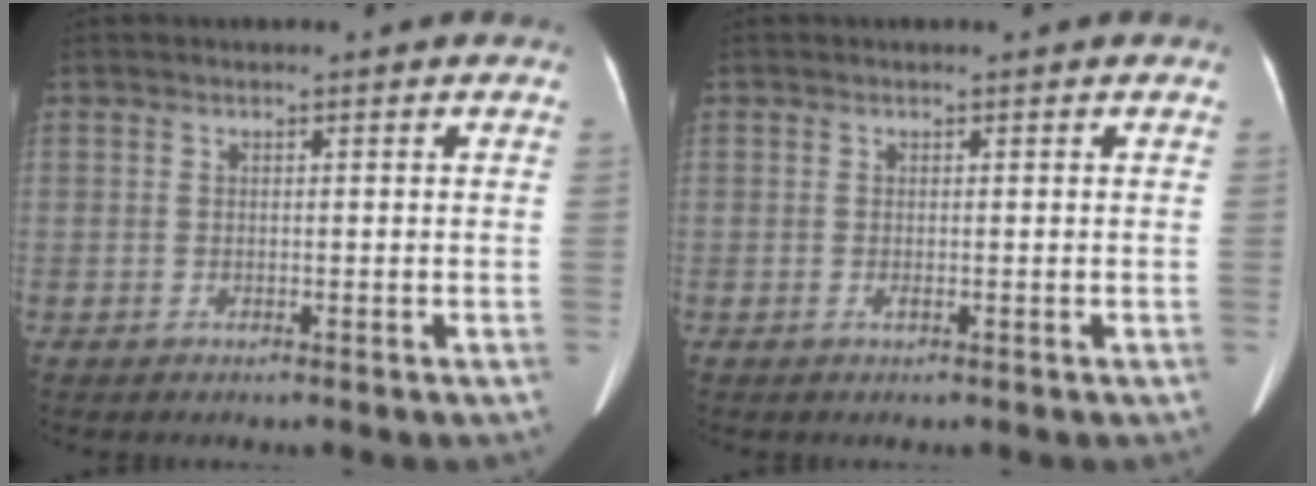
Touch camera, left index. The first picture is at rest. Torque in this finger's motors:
{"motor_torque": [0.45, 0.05, 0.13, 0.04]}